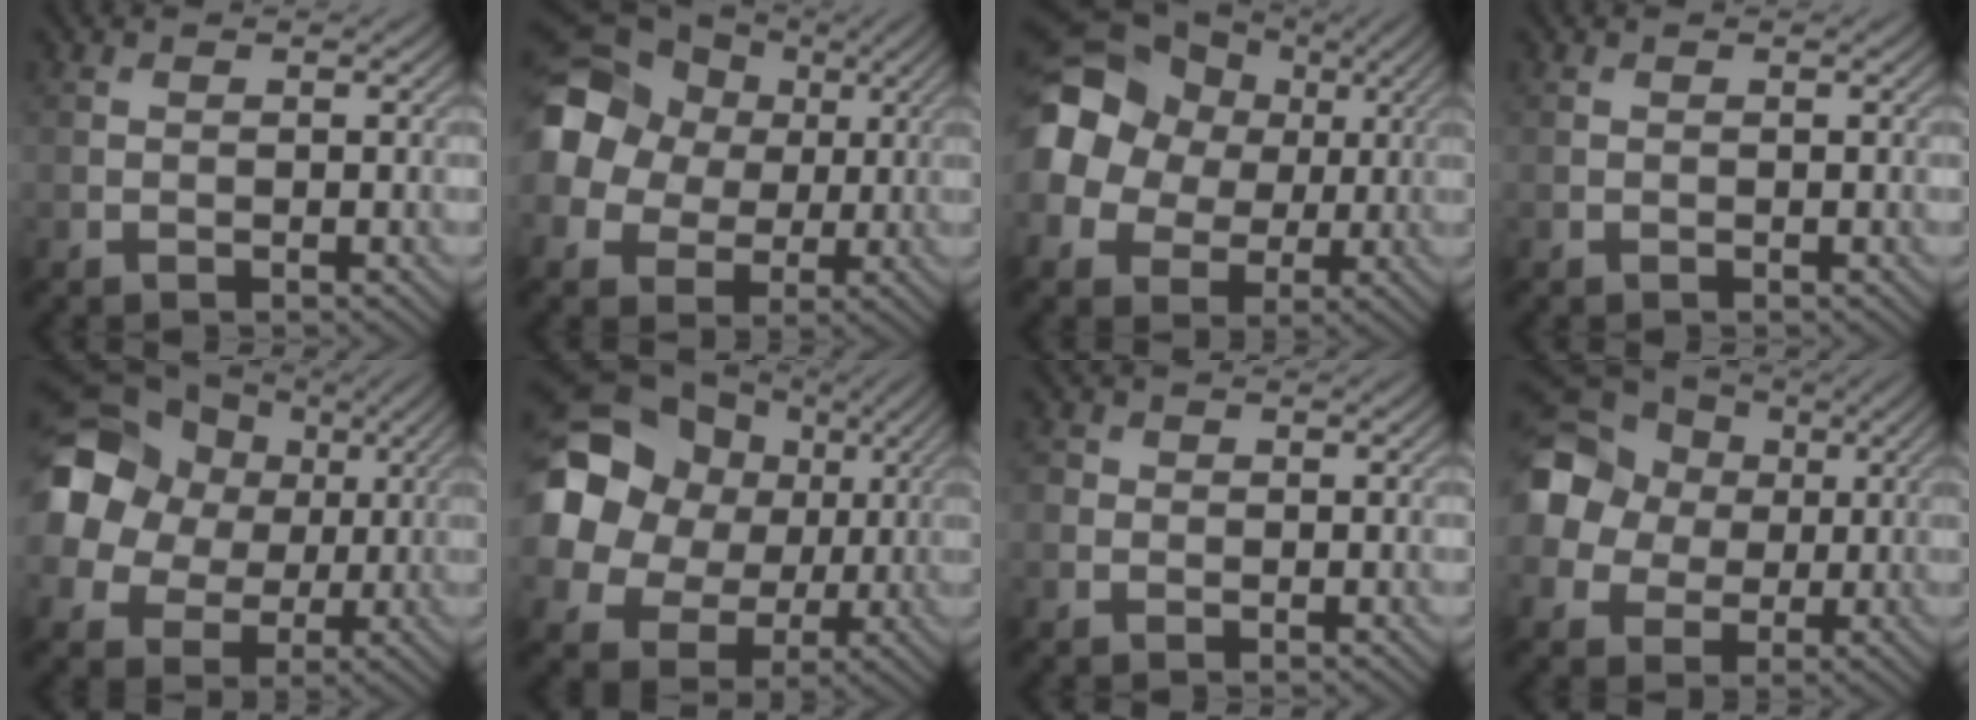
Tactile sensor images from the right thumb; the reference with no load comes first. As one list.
[{"total": 15.4, "force": [2.4, 13.6, 6.9], "torque": [-0.214, 0.018, 0.022]}, {"total": 15.1, "force": [2.5, 13.1, 7.1], "torque": [-0.223, 0.010, 0.034]}, {"total": 0.0}, {"total": 17.2, "force": [4.3, 14.7, 7.8], "torque": [-0.247, 0.030, 0.067]}, {"total": 18.5, "force": [4.6, 15.8, 8.4], "torque": [-0.272, 0.025, 0.085]}, {"total": 1.2, "force": [0.0, 1.2, 0.3], "torque": [-0.004, -0.002, -0.004]}, {"total": 14.5, "force": [2.0, 13.1, 6.0], "torque": [-0.199, 0.023, 0.008]}]